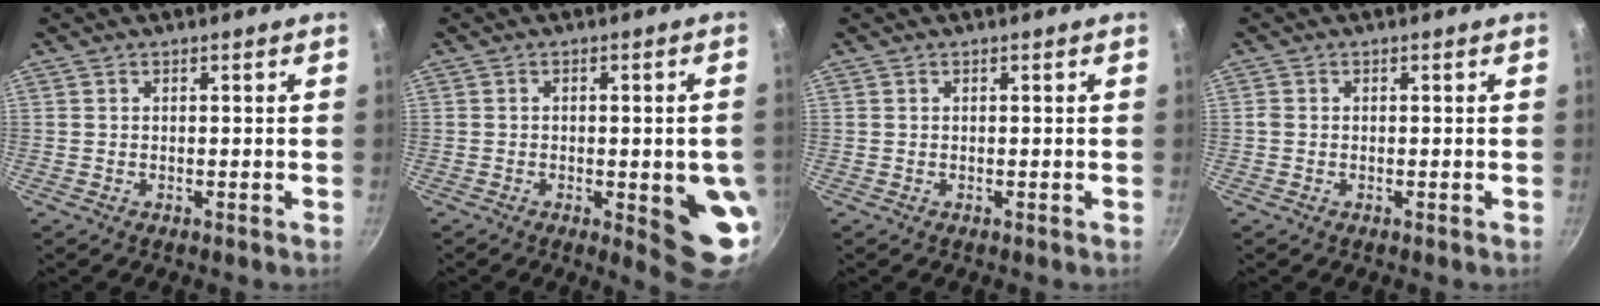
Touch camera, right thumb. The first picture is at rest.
{"total": 10.9, "force": [-2.2, 3.4, 10.1], "torque": [-0.094, 0.001, -0.022]}
{"total": 0.0}
{"total": 0.8, "force": [-0.2, 0.7, 0.3], "torque": [-0.007, 0.002, -0.005]}